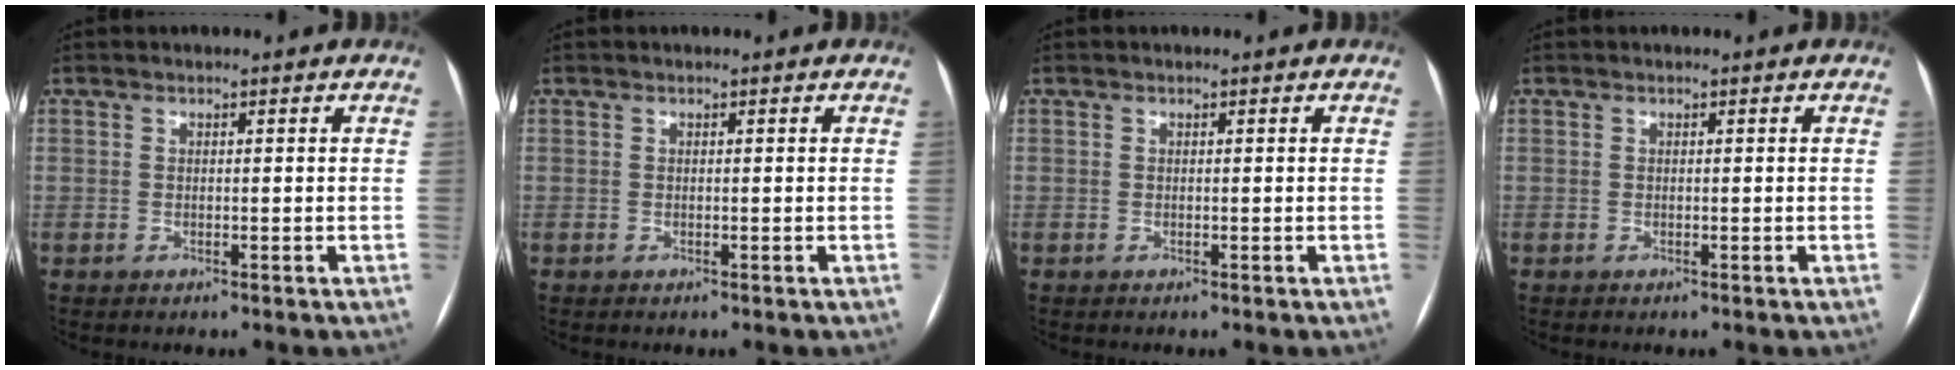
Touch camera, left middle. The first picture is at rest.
{"total": 0.0}
{"total": 0.0}
{"total": 0.0}